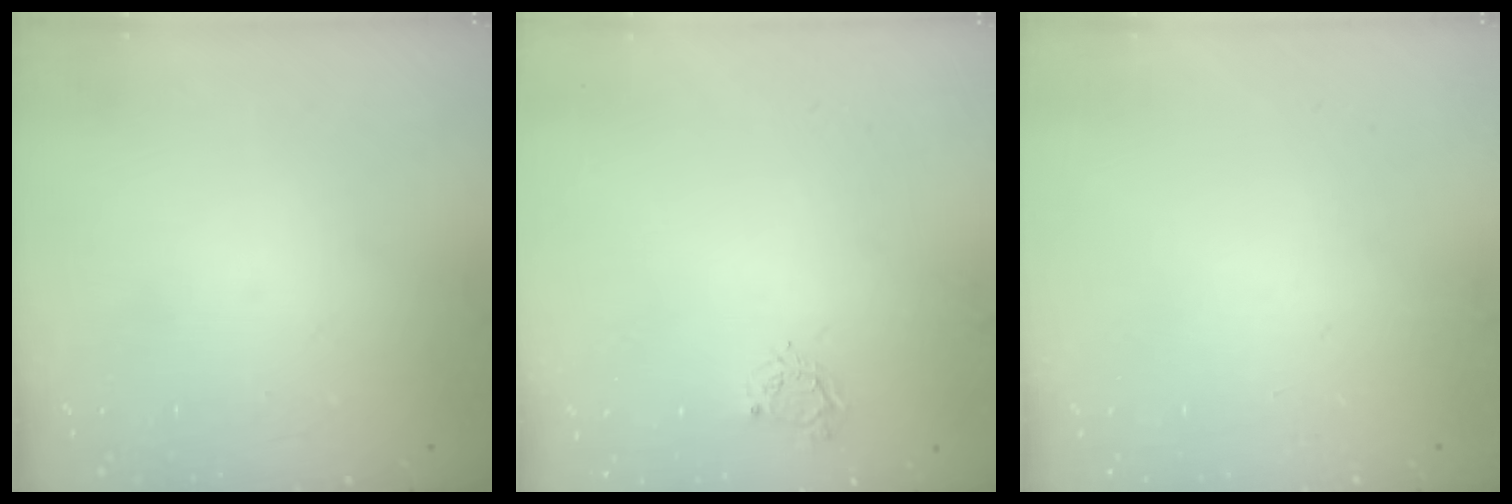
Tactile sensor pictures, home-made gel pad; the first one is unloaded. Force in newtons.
{"total": 3.1, "press": 3.1, "slide": 0.3}
{"total": 0.0}